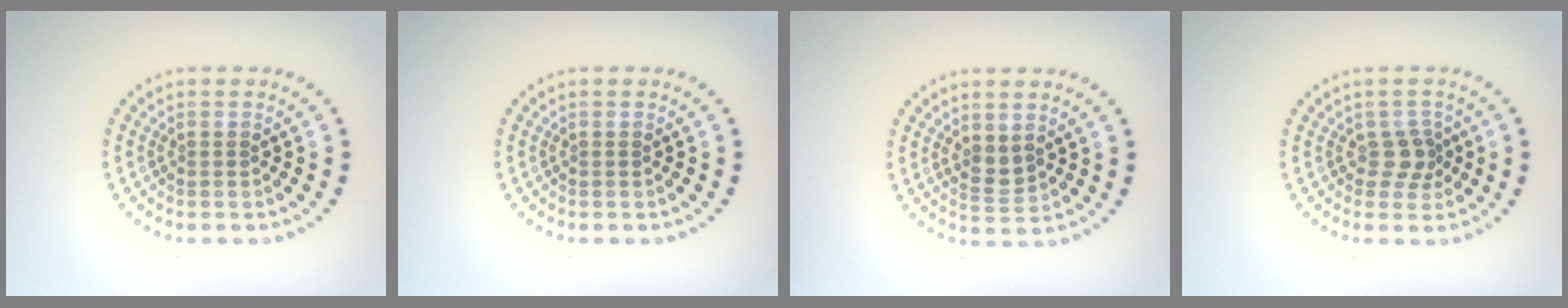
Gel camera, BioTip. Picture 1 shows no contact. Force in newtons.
{"total": 0.0}
{"total": 1.7, "press": 1.6, "slide": 0.7}
{"total": 2.0, "press": 1.7, "slide": 1.1}